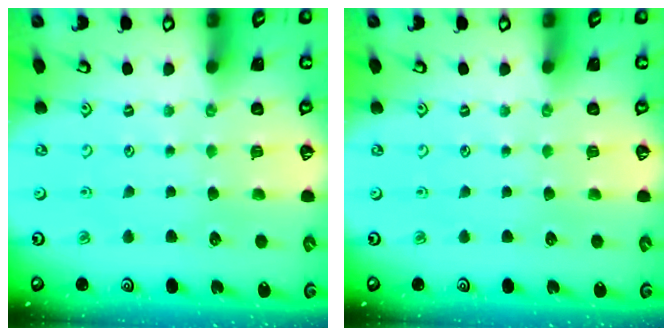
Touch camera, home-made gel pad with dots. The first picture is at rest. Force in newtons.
{"total": 0.0}